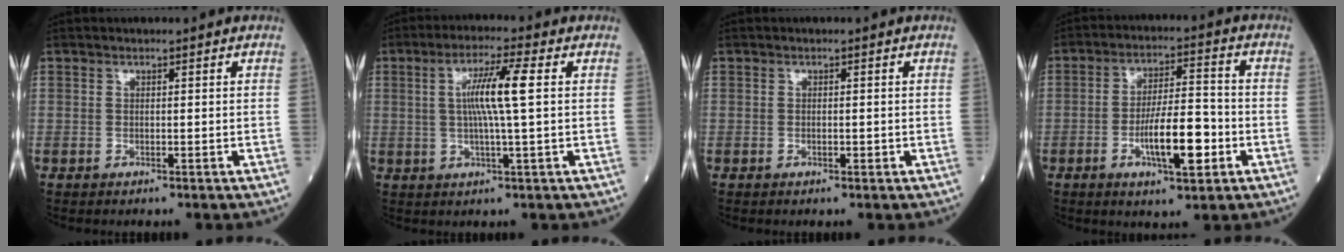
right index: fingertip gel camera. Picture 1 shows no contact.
{"total": 7.5, "force": [1.2, -0.5, 7.4], "torque": [-0.138, 0.004, 0.021]}
{"total": 0.6, "force": [-0.2, 0.1, 0.6], "torque": [-0.011, -0.002, -0.004]}
{"total": 9.7, "force": [-3.3, 2.1, 8.9], "torque": [-0.155, 0.003, -0.055]}